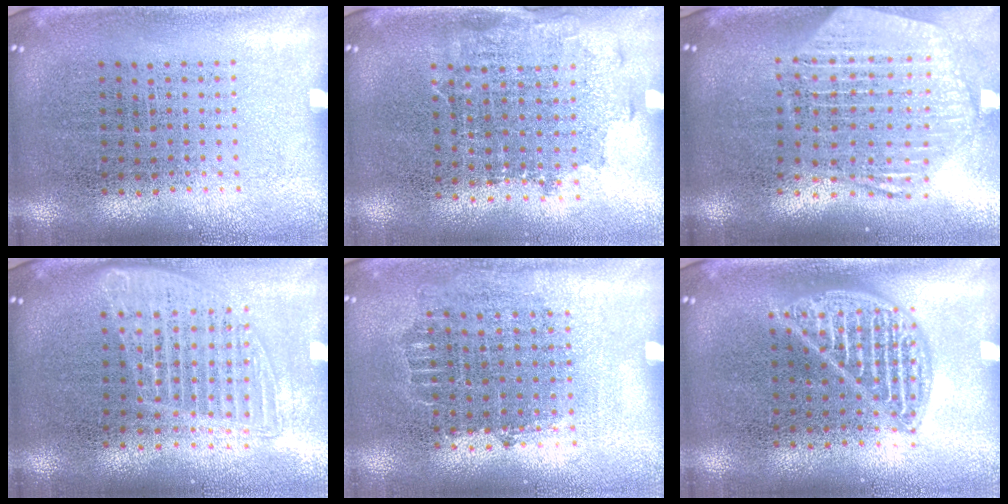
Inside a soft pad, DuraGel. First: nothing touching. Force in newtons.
{"total": 1.4, "press": 1.2, "slide": 0.7}
{"total": 2.6, "press": 2.1, "slide": 1.5}
{"total": 1.5, "press": 1.3, "slide": 0.6}
{"total": 0.7, "press": 0.6, "slide": 0.3}
{"total": 2.1, "press": 2.1, "slide": 0.2}